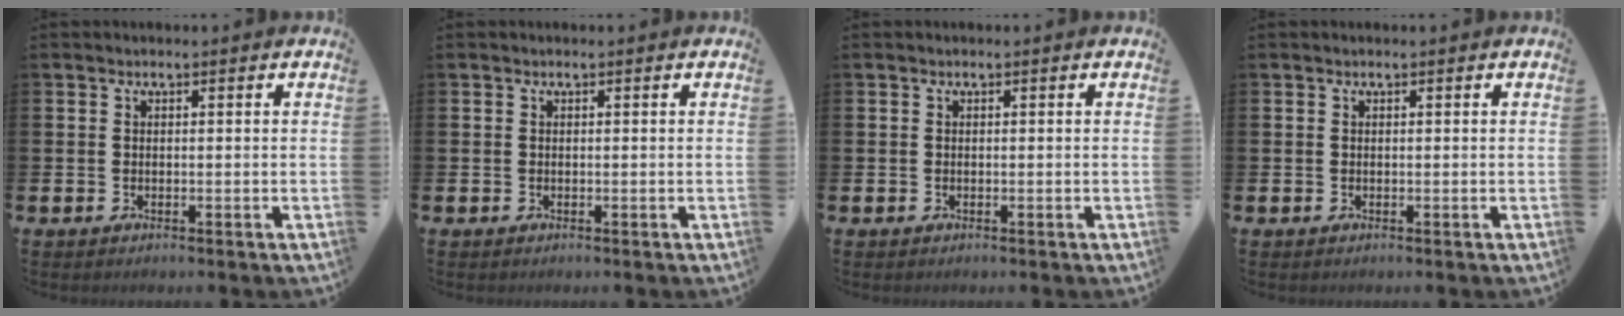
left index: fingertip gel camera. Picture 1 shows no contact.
{"total": 0.0}
{"total": 0.0}
{"total": 0.0}